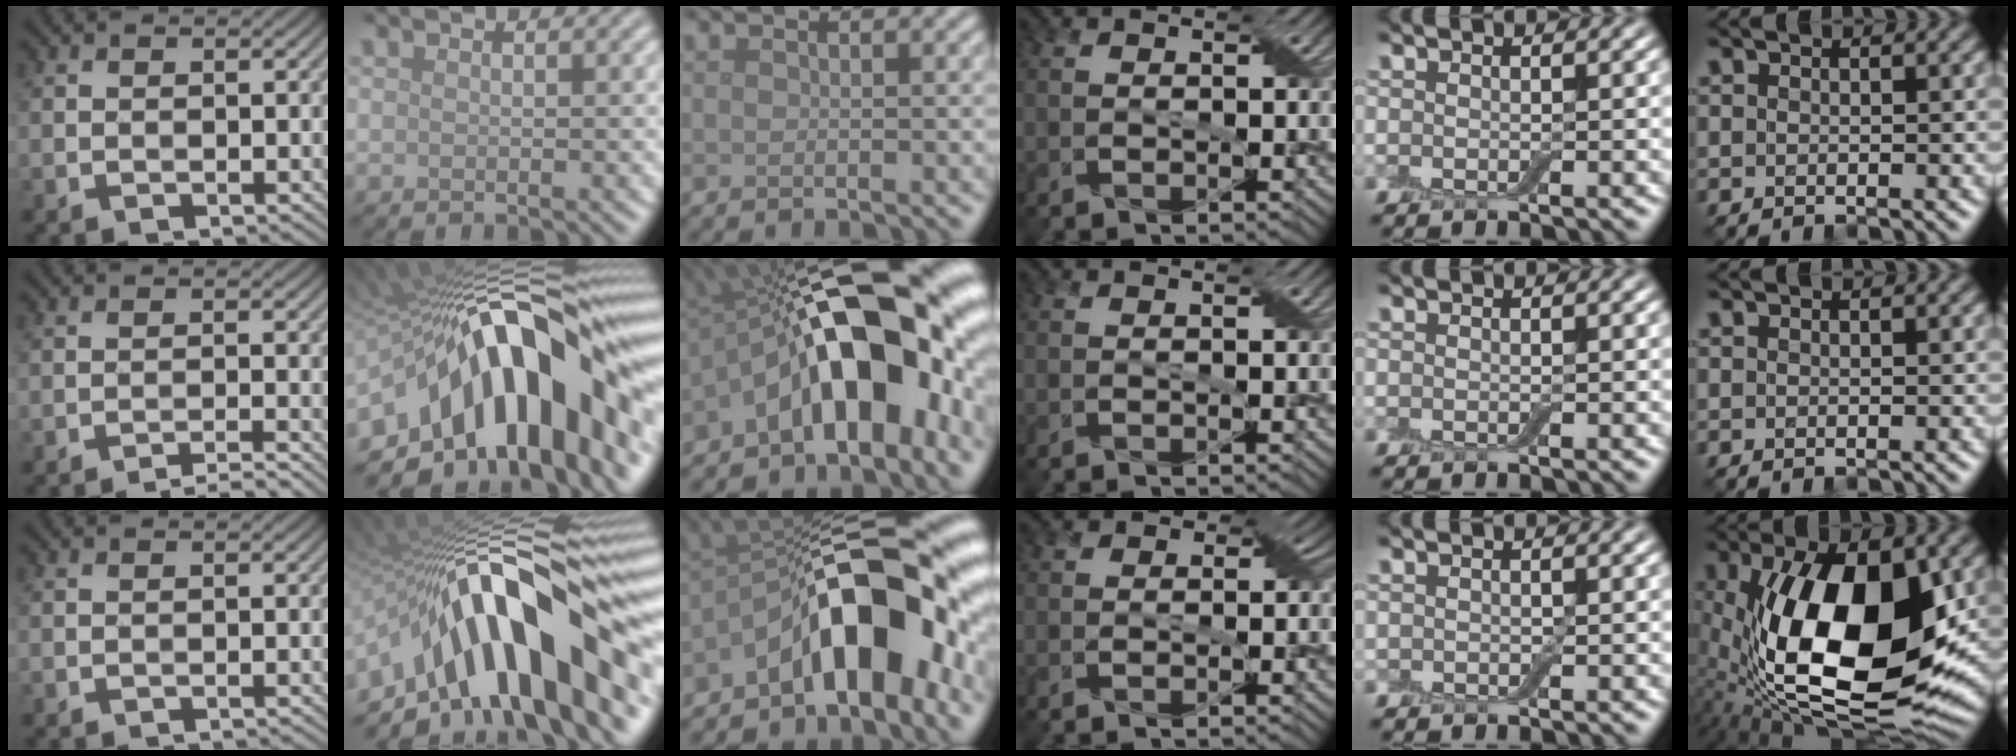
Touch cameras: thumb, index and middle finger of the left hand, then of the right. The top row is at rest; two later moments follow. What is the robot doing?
{"motion": "wrap", "object": "cling film"}